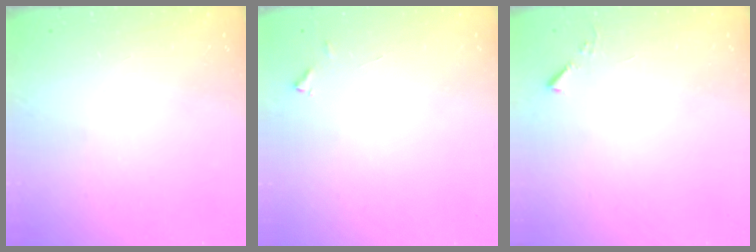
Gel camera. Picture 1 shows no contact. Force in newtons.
{"total": 4.0, "press": 3.9, "slide": 0.2}
{"total": 4.0, "press": 3.9, "slide": 0.5}